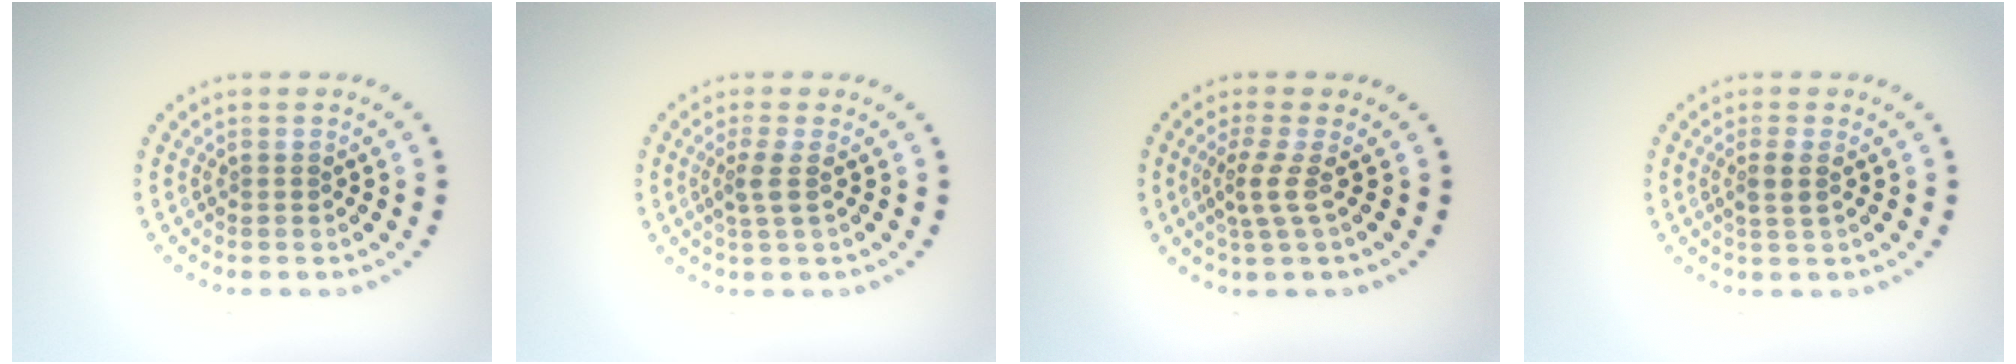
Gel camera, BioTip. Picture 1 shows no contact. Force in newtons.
{"total": 1.8, "press": 1.4, "slide": 1.1}
{"total": 2.2, "press": 1.6, "slide": 1.6}
{"total": 1.6, "press": 1.4, "slide": 0.7}